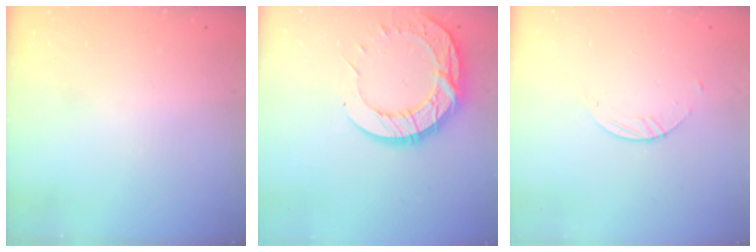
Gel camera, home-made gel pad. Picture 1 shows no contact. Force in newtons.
{"total": 15.6, "press": 15.6, "slide": 1.2}
{"total": 1.8, "press": 1.8, "slide": 0.1}